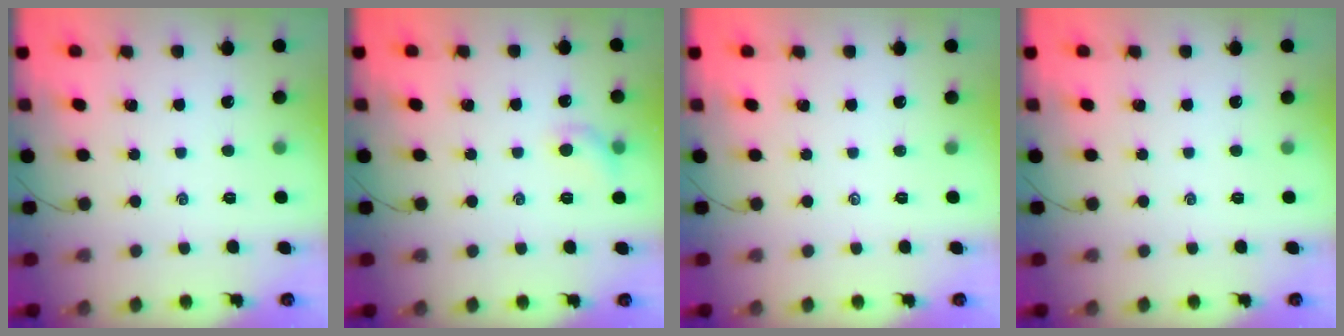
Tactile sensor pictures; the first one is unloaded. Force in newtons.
{"total": 6.6, "press": 6.5, "slide": 1.4}
{"total": 0.0}
{"total": 0.0}